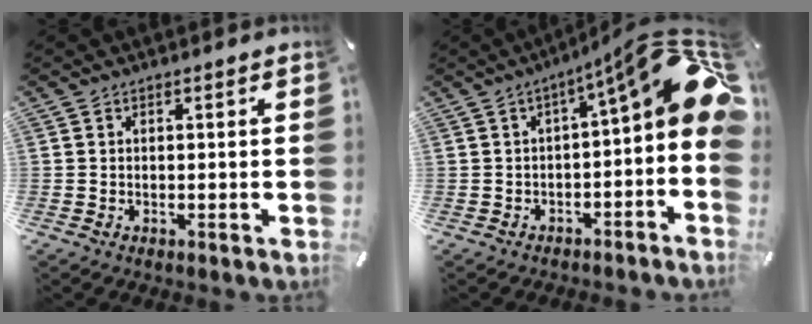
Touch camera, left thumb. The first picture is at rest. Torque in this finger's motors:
{"motor_torque": [1.51, 3.50, 0.70, 0.38, 0.15]}